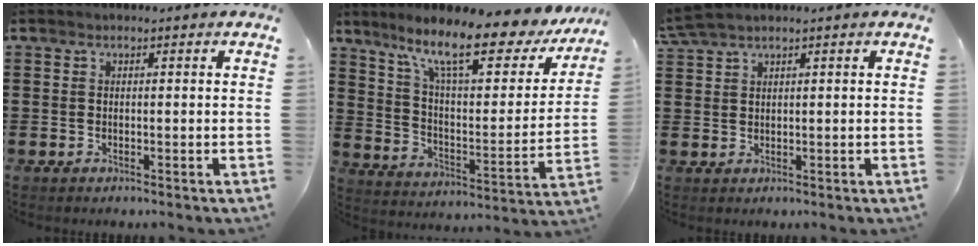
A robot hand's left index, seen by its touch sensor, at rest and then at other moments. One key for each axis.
{"total": 14.0, "fx": 10.0, "fy": 2.5, "fz": 9.4, "tx": -0.190, "ty": -0.049, "tz": 0.162}
{"total": 2.3, "fx": 1.8, "fy": 0.2, "fz": 1.4, "tx": -0.032, "ty": 0.001, "tz": 0.035}